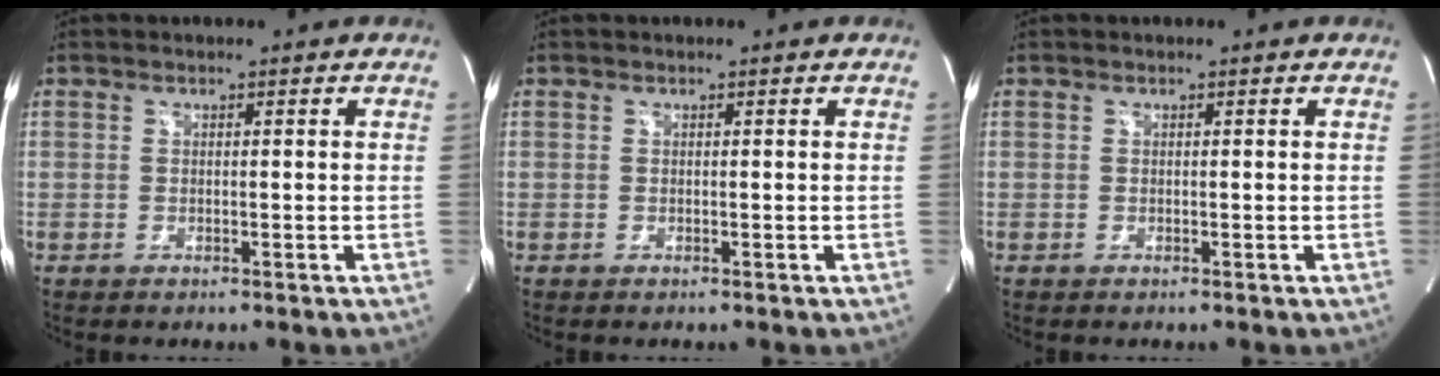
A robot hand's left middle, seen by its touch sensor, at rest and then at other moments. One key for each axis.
{"total": 0.0}
{"total": 0.0}